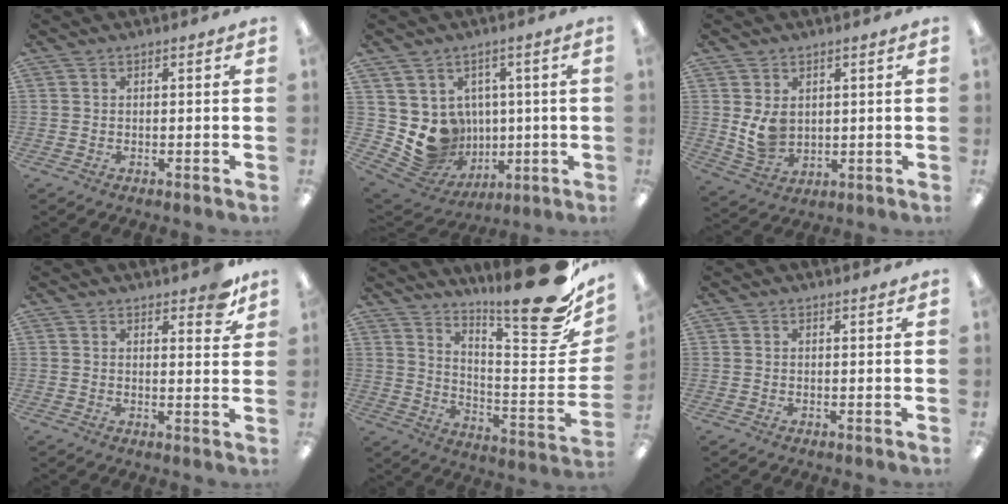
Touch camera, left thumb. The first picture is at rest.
{"total": 10.1, "force": [-0.4, 9.8, 2.5], "torque": [-0.072, -0.021, 0.012]}
{"total": 6.7, "force": [1.9, 4.9, 4.1], "torque": [-0.072, -0.009, 0.034]}
{"total": 5.1, "force": [4.0, 1.9, 2.6], "torque": [-0.023, -0.024, 0.066]}
{"total": 23.9, "force": [16.1, 6.3, 16.5], "torque": [-0.204, -0.125, 0.256]}
{"total": 0.6, "force": [0.5, 0.0, 0.4], "torque": [-0.008, 0.000, 0.008]}